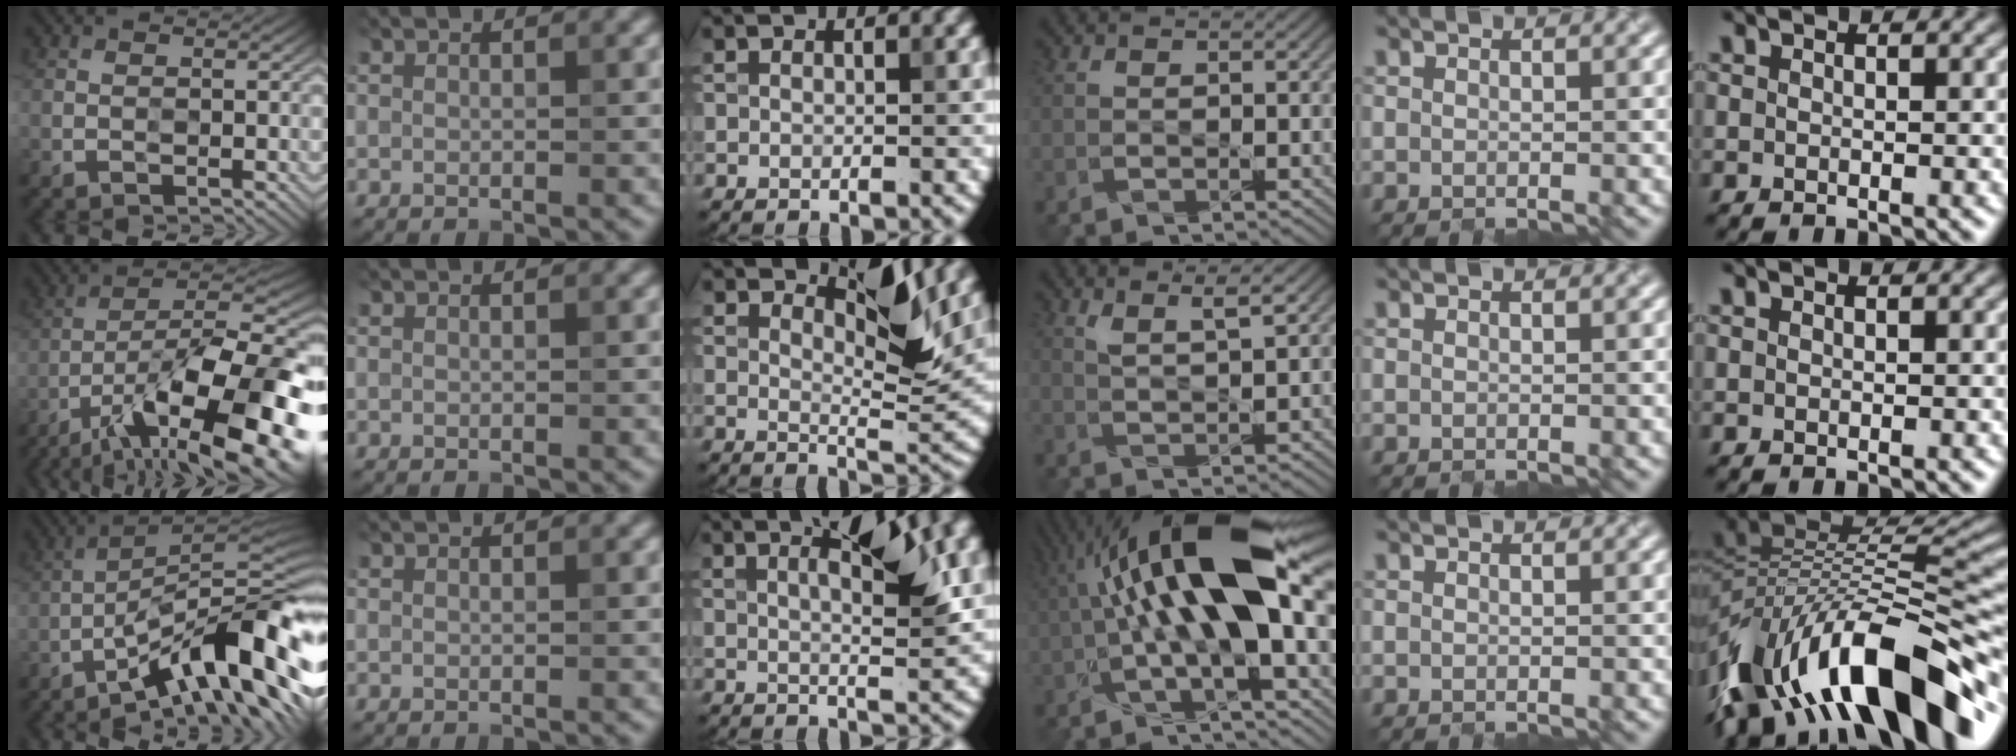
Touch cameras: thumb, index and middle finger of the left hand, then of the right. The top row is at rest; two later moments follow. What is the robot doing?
{"motion": "open", "object": "hinged tin"}